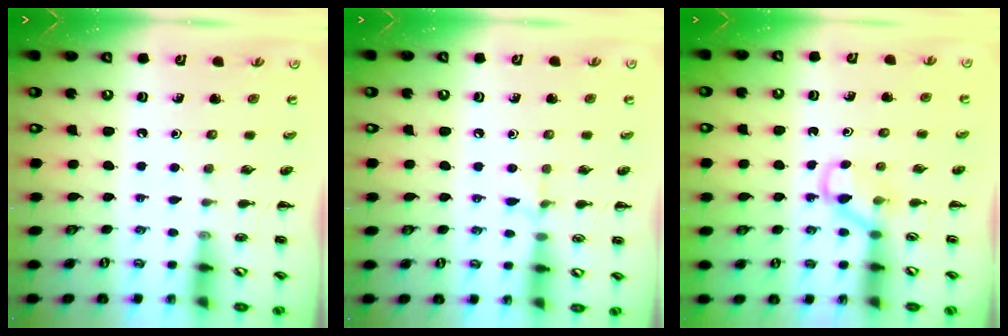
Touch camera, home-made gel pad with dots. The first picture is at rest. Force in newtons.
{"total": 5.2, "press": 4.9, "slide": 1.7}
{"total": 5.1, "press": 4.8, "slide": 1.7}